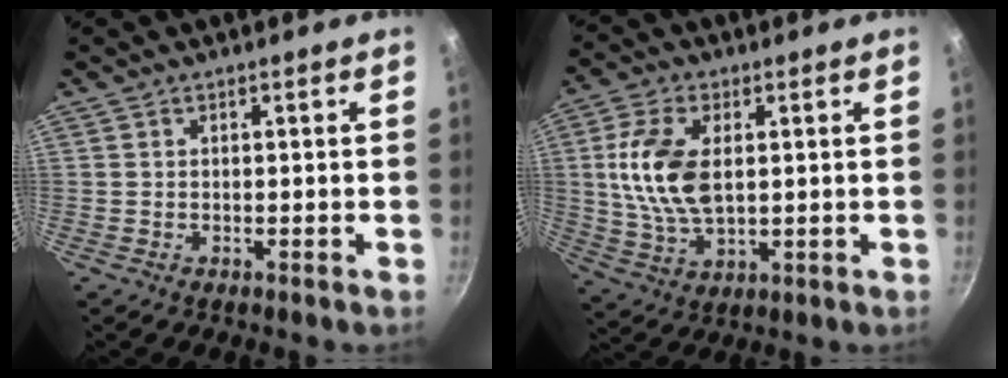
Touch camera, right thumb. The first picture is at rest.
{"total": 12.7, "force": [1.9, 7.1, 10.4], "torque": [-0.202, -0.006, 0.040]}